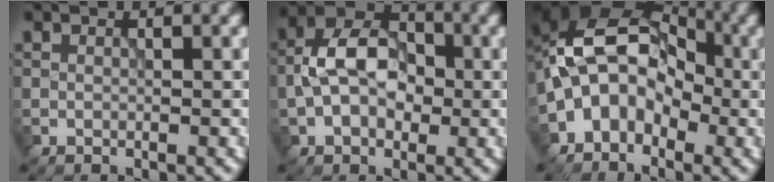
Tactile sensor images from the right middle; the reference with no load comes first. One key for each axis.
{"total": 6.4, "fx": -0.5, "fy": 4.3, "fz": 4.6, "tx": -0.084, "ty": 0.017, "tz": -0.019}
{"total": 8.2, "fx": -1.5, "fy": 6.1, "fz": 5.2, "tx": -0.067, "ty": 0.011, "tz": -0.045}